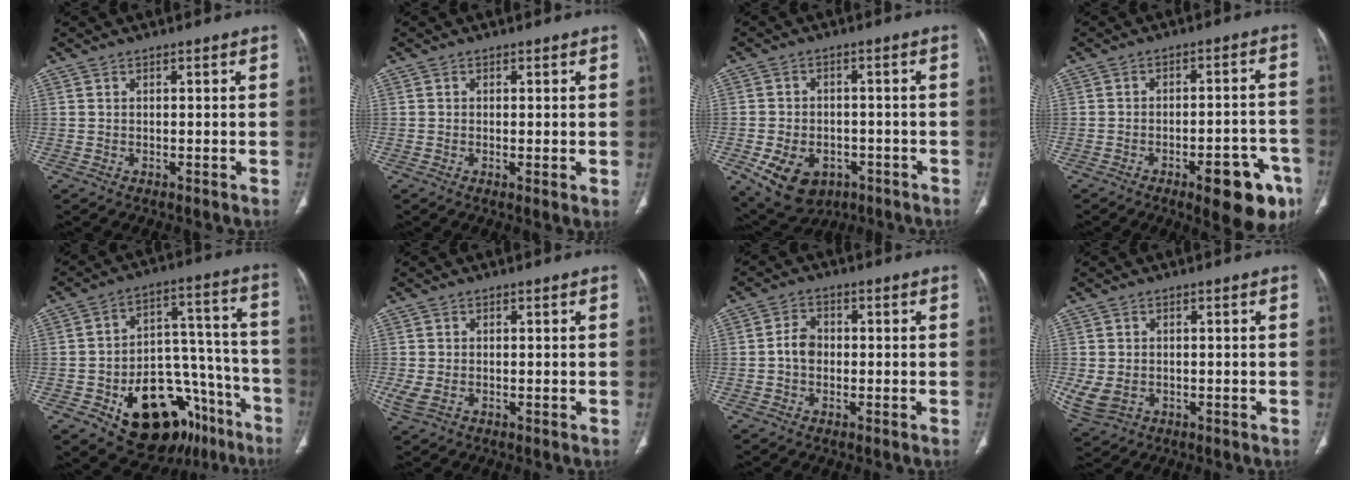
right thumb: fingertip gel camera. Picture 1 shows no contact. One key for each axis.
{"total": 1.7, "fx": -0.1, "fy": 0.4, "fz": 1.6, "tx": -0.034, "ty": -0.007, "tz": -0.005}
{"total": 13.0, "fx": -5.5, "fy": 9.3, "fz": 7.2, "tx": -0.122, "ty": 0.020, "tz": -0.070}
{"total": 13.3, "fx": -6.9, "fy": 4.8, "fz": 10.3, "tx": -0.102, "ty": 0.037, "tz": -0.083}
{"total": 23.9, "fx": -12.1, "fy": 14.1, "fz": 15.1, "tx": -0.161, "ty": 0.099, "tz": -0.167}
{"total": 3.2, "fx": -0.6, "fy": 2.1, "fz": 2.4, "tx": -0.064, "ty": 0.001, "tz": -0.006}
{"total": 3.8, "fx": -0.5, "fy": 3.0, "fz": 2.3, "tx": -0.033, "ty": 0.013, "tz": -0.016}
{"total": 6.1, "fx": -0.9, "fy": 4.6, "fz": 3.9, "tx": -0.086, "ty": -0.001, "tz": -0.004}